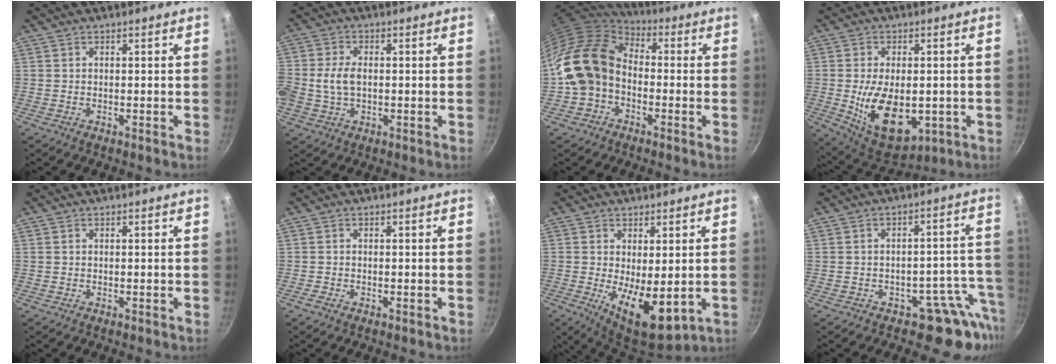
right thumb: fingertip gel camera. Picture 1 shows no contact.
{"total": 6.8, "force": [-0.2, 4.5, 5.1], "torque": [-0.103, 0.009, -0.009]}
{"total": 14.9, "force": [-2.5, 11.4, 9.3], "torque": [-0.149, 0.047, -0.063]}
{"total": 15.2, "force": [-2.5, 8.9, 12.1], "torque": [-0.181, -0.008, -0.020]}
{"total": 0.0}
{"total": 0.6, "force": [-0.5, 0.2, 0.3], "torque": [-0.014, 0.004, -0.011]}
{"total": 10.6, "force": [-0.9, 4.6, 9.5], "torque": [-0.126, -0.023, 0.000]}
{"total": 8.9, "force": [-5.5, 5.7, 4.2], "torque": [0.032, 0.056, -0.065]}